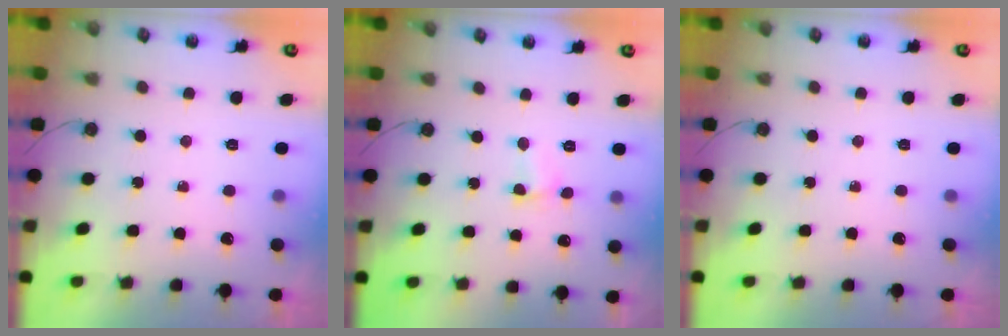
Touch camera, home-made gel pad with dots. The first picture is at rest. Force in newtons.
{"total": 1.0, "press": 1.0, "slide": 0.4}
{"total": 0.0}